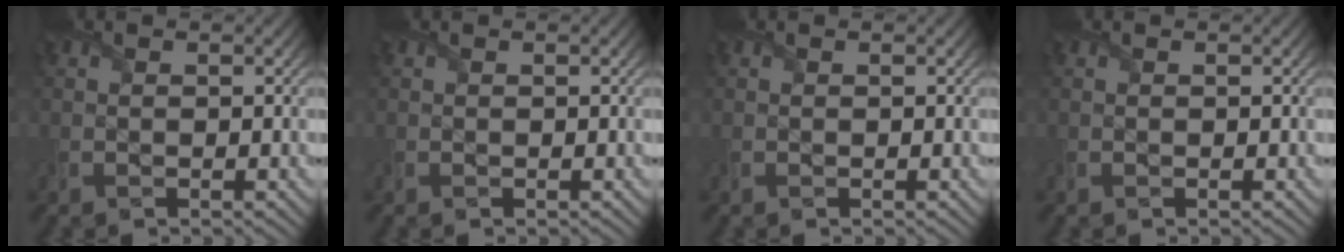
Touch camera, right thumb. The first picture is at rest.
{"total": 0.0}
{"total": 0.0}
{"total": 0.0}